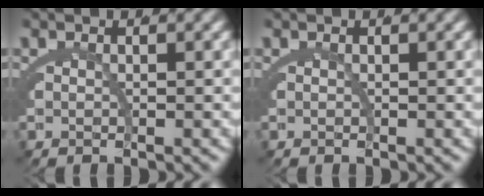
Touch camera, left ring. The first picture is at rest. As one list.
[{"total": 0.0}]